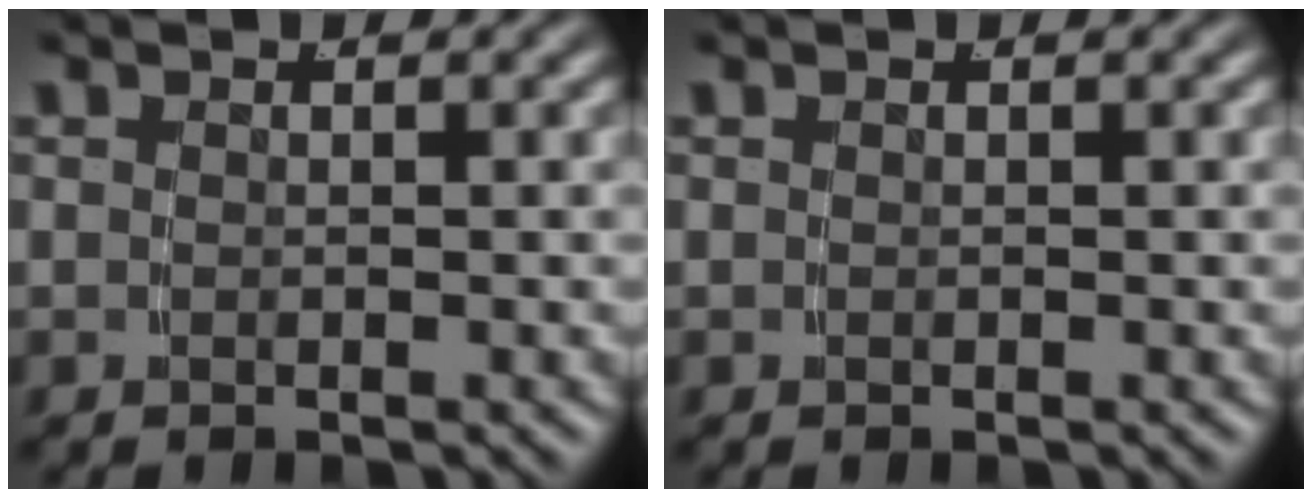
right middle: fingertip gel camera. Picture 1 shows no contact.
{"total": 0.0}